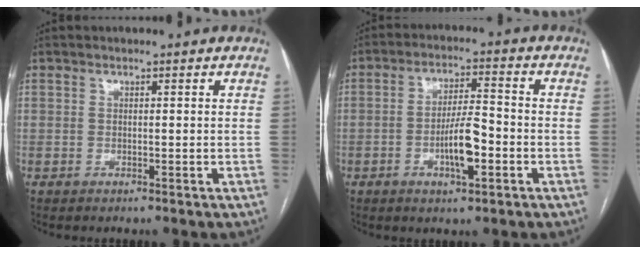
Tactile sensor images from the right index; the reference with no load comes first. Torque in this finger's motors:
{"motor_torque": [1.25, -0.40, 0.71, 0.13]}